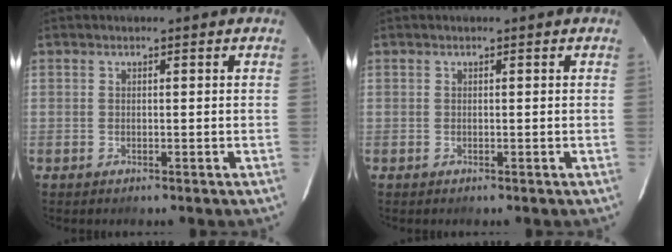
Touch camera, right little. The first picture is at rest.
{"total": 0.0}